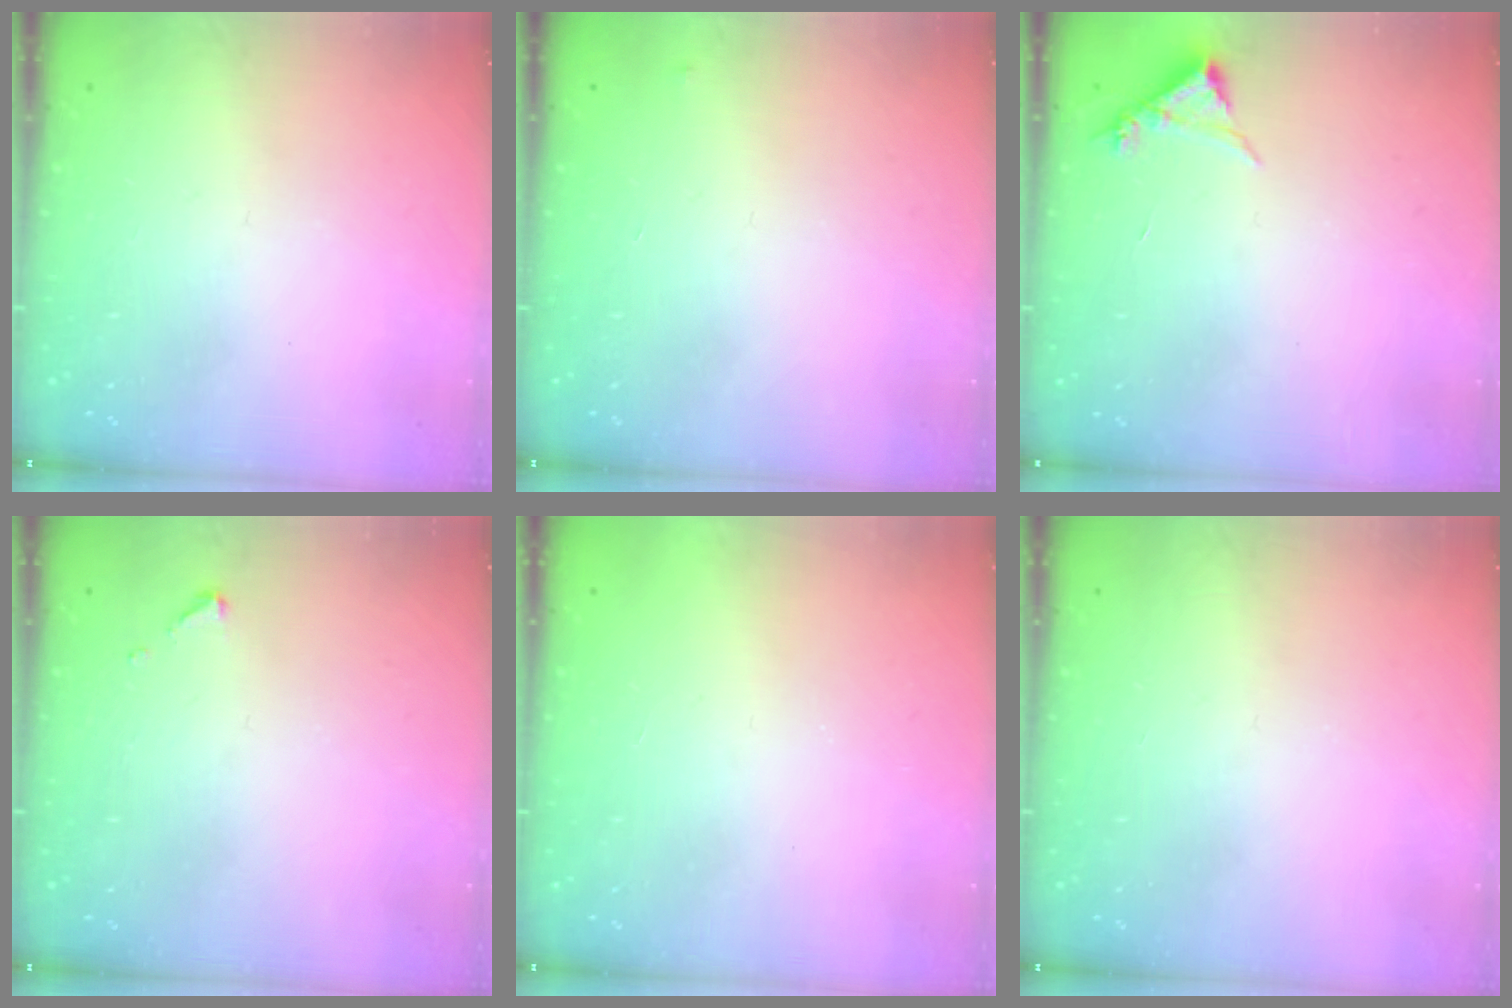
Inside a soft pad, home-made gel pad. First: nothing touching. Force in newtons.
{"total": 2.5, "press": 2.5, "slide": 0.4}
{"total": 4.3, "press": 4.2, "slide": 0.4}
{"total": 2.6, "press": 2.6, "slide": 0.3}
{"total": 1.7, "press": 1.6, "slide": 0.1}
{"total": 0.0}